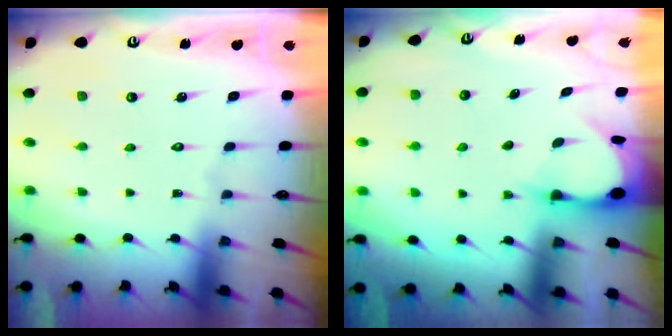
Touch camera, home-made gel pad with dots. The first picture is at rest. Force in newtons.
{"total": 3.3, "press": 3.3, "slide": 0.4}